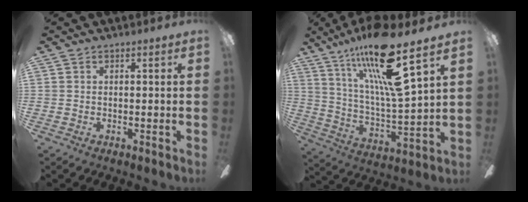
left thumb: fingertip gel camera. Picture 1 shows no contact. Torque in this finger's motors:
{"motor_torque": [0.54, 0.37, 1.84, -0.93, 0.40]}